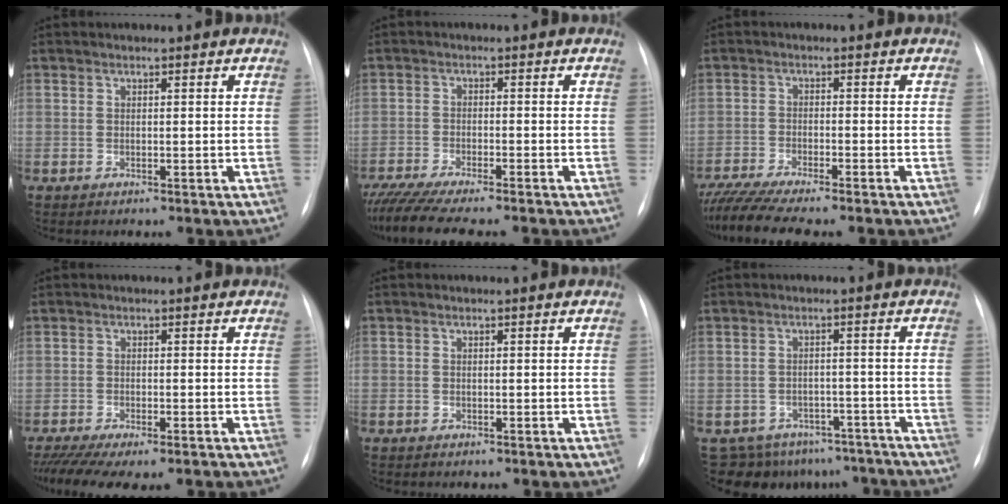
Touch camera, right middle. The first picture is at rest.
{"total": 11.7, "force": [-10.1, 0.9, 5.8], "torque": [-0.080, -0.019, -0.154]}
{"total": 9.6, "force": [-8.4, 0.3, 4.8], "torque": [-0.076, -0.016, -0.135]}
{"total": 11.4, "force": [-9.1, 2.9, 6.2], "torque": [-0.100, -0.008, -0.133]}
{"total": 1.3, "force": [-1.0, 0.8, 0.3], "torque": [-0.006, 0.001, -0.011]}
{"total": 12.8, "force": [-10.8, 6.6, 1.6], "torque": [-0.014, 0.023, -0.122]}